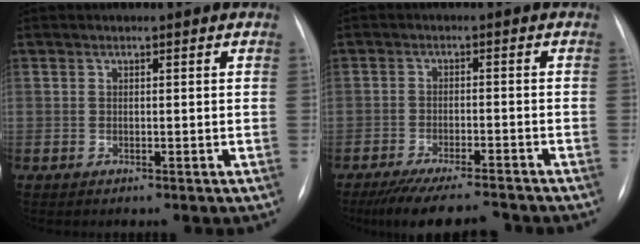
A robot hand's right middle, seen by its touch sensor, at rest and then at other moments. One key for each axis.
{"total": 11.1, "fx": -9.8, "fy": 1.2, "fz": 5.0, "tx": -0.078, "ty": -0.016, "tz": -0.143}